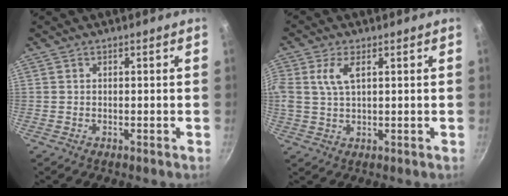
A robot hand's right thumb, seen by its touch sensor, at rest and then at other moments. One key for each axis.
{"total": 5.2, "fx": 1.7, "fy": 2.4, "fz": 4.3, "tx": -0.103, "ty": 0.004, "tz": 0.036}